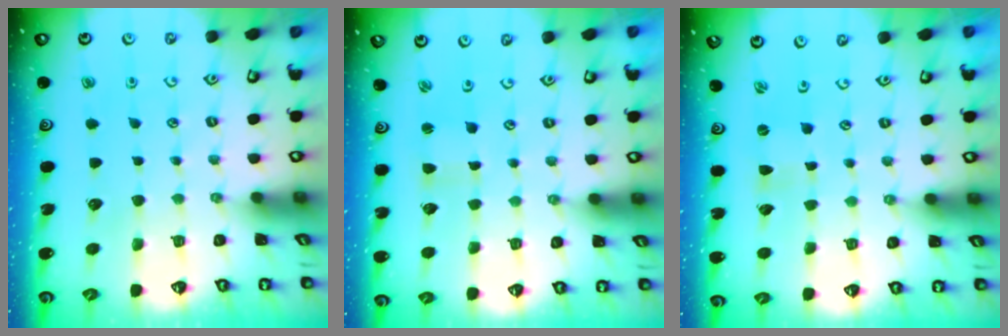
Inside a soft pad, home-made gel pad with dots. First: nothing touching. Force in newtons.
{"total": 1.4, "press": 1.4, "slide": 0.1}
{"total": 0.0}